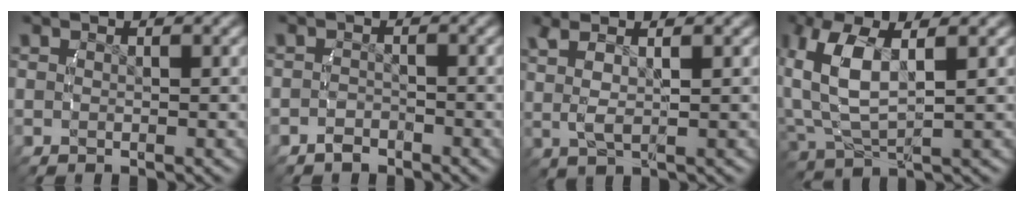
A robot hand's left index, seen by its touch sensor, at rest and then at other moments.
{"total": 1.4, "force": [-1.3, 0.5, -0.1], "torque": [0.000, -0.004, -0.022]}
{"total": 4.0, "force": [1.7, 1.3, 3.4], "torque": [-0.067, 0.010, 0.031]}
{"total": 6.8, "force": [1.4, 3.7, 5.5], "torque": [-0.152, -0.015, 0.043]}